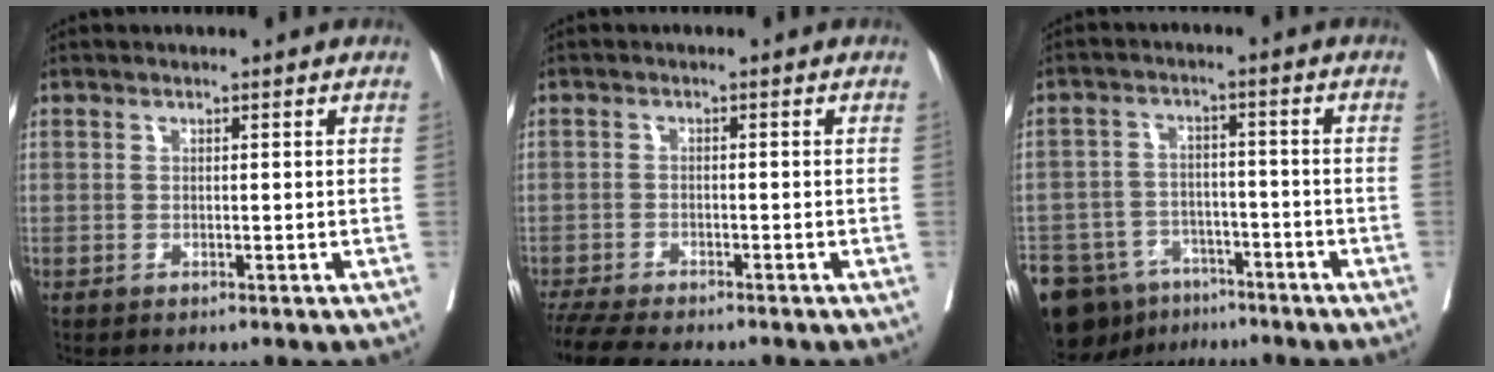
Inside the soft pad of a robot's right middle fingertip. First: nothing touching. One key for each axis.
{"total": 8.6, "fx": -7.6, "fy": 1.1, "fz": 3.9, "tx": -0.059, "ty": -0.016, "tz": -0.123}
{"total": 14.6, "fx": -10.3, "fy": 8.9, "fz": 5.3, "tx": -0.129, "ty": 0.003, "tz": -0.154}